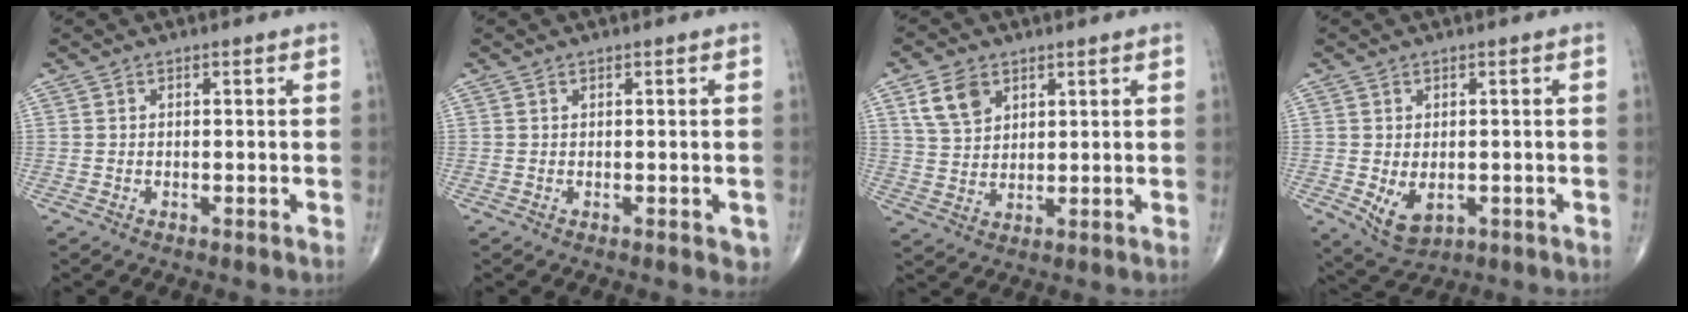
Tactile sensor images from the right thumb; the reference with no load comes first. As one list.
[{"total": 2.1, "force": [-0.5, 1.0, 1.8], "torque": [-0.008, 0.000, -0.004]}, {"total": 6.9, "force": [3.5, 4.7, 3.8], "torque": [-0.059, -0.012, 0.073]}, {"total": 5.5, "force": [-1.0, 3.7, 4.0], "torque": [-0.060, -0.011, 0.001]}]